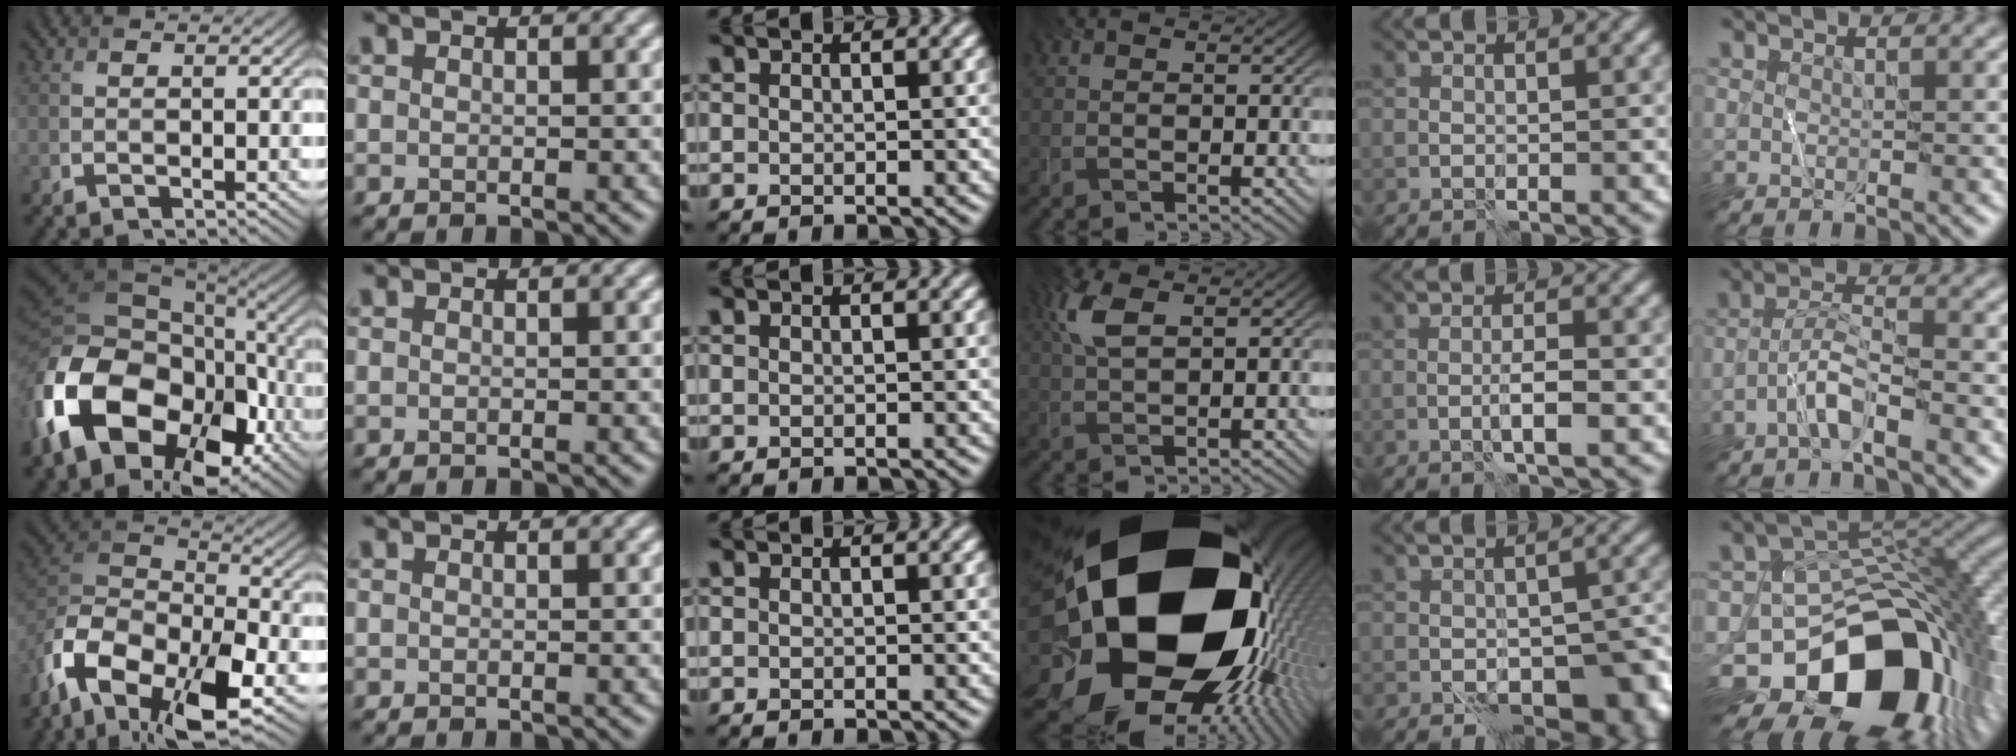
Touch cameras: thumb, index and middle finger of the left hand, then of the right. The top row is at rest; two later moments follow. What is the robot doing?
{"motion": "wipe", "object": "whiteboard"}